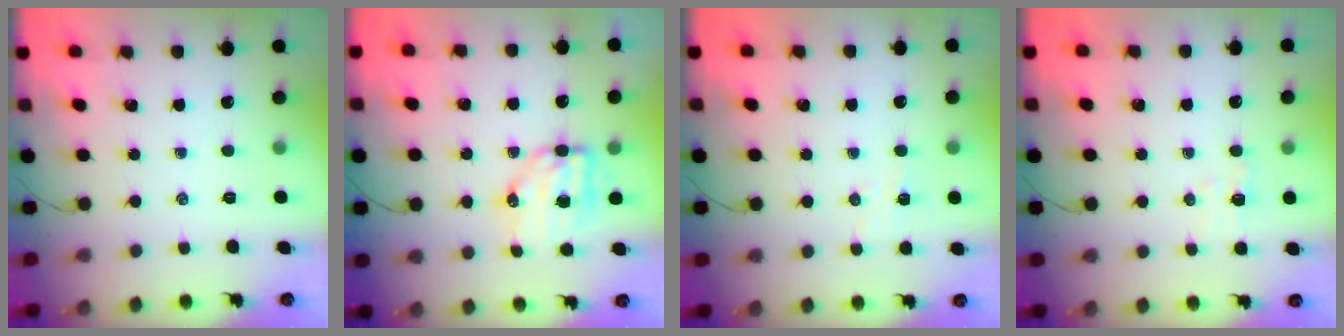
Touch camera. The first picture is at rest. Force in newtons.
{"total": 7.9, "press": 7.8, "slide": 1.3}
{"total": 3.4, "press": 3.3, "slide": 0.9}
{"total": 2.8, "press": 2.7, "slide": 0.7}